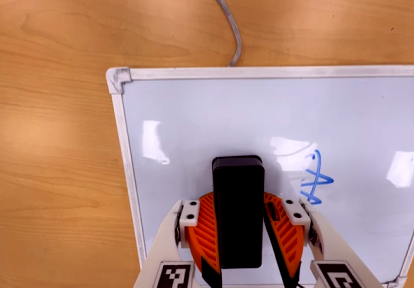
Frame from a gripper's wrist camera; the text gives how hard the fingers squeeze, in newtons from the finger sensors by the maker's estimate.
{"total": 10.0, "left": 11.9, "right": 8.0}